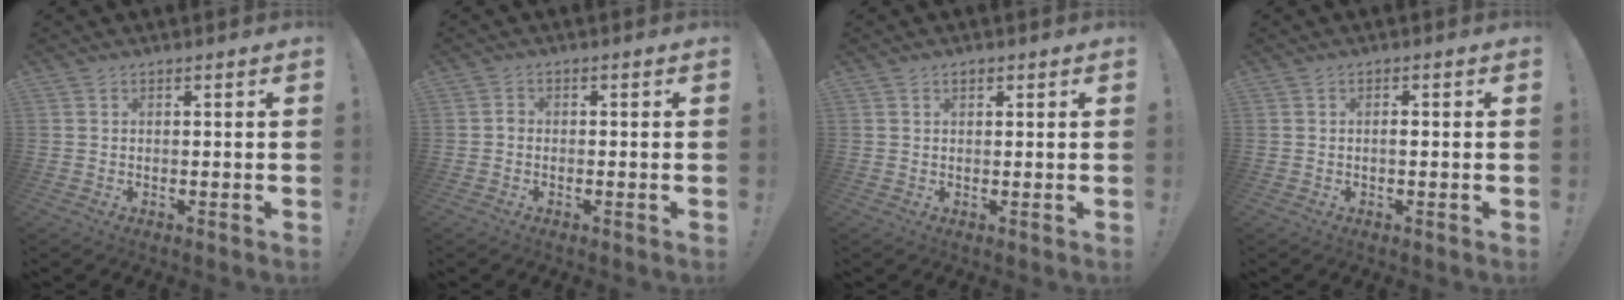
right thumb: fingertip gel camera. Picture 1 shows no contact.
{"total": 1.2, "force": [-0.6, 0.9, 0.6], "torque": [-0.011, 0.008, -0.011]}
{"total": 0.9, "force": [0.6, 0.6, 0.4], "torque": [-0.004, -0.001, 0.010]}
{"total": 1.3, "force": [-0.6, 0.3, 1.1], "torque": [-0.022, 0.003, -0.012]}